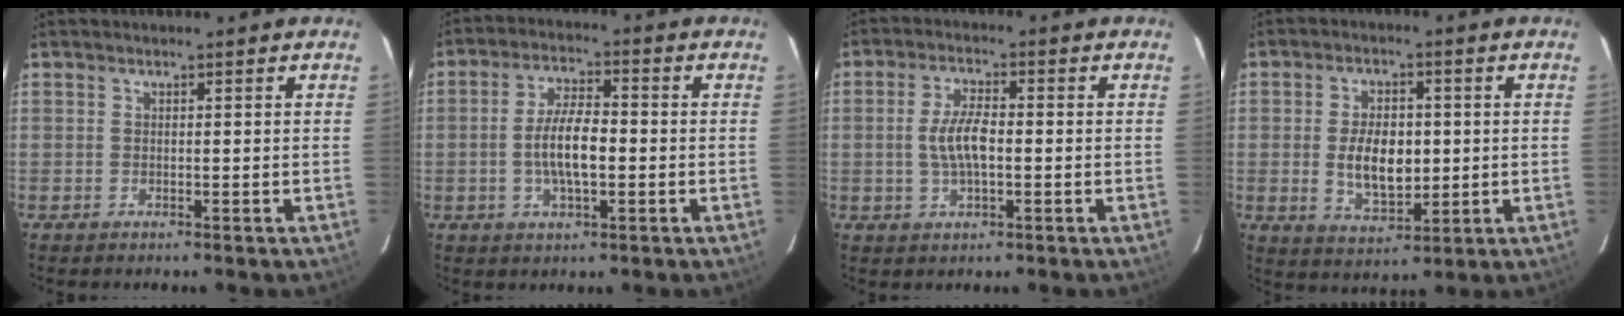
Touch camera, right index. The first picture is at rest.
{"total": 7.9, "force": [-1.3, 2.8, 7.3], "torque": [-0.140, 0.004, -0.022]}
{"total": 6.1, "force": [-0.6, 2.4, 5.6], "torque": [-0.110, 0.004, -0.009]}
{"total": 9.2, "force": [-0.2, 5.1, 7.6], "torque": [-0.142, -0.001, 0.004]}